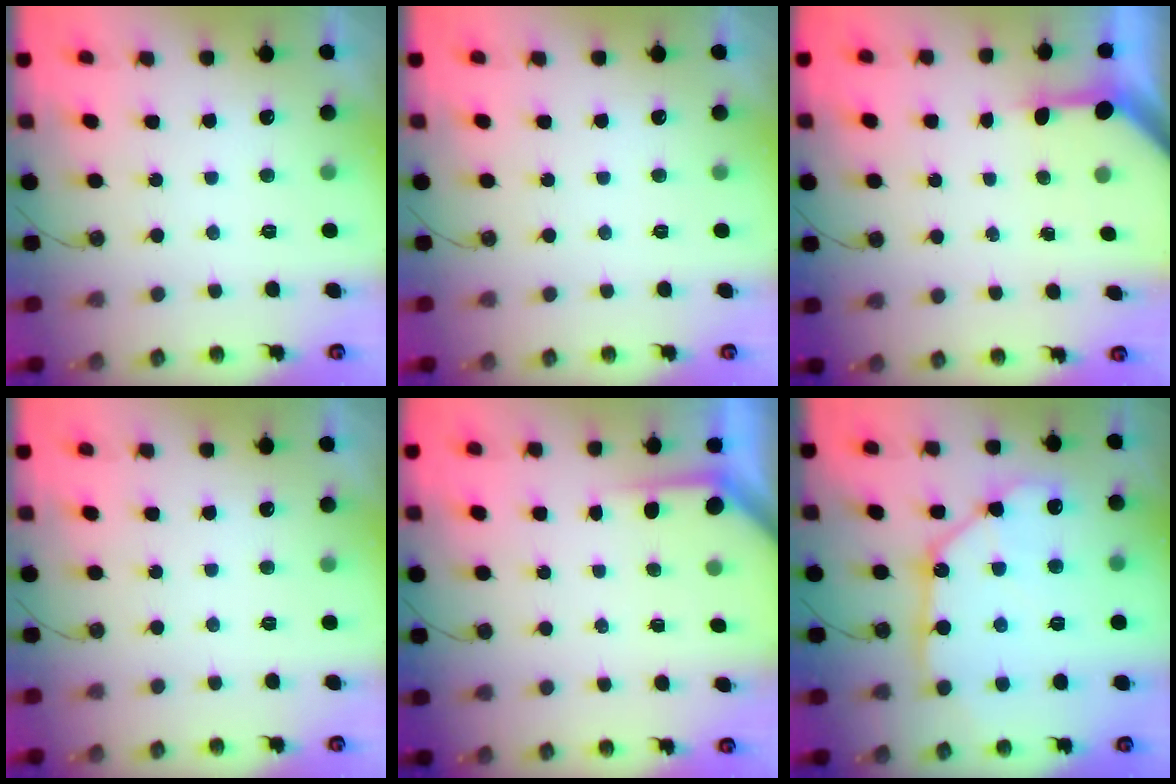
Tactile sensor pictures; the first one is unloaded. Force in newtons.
{"total": 0.0}
{"total": 3.3, "press": 3.3, "slide": 0.4}
{"total": 0.0}
{"total": 2.0, "press": 2.0, "slide": 0.2}
{"total": 13.4, "press": 13.3, "slide": 1.5}